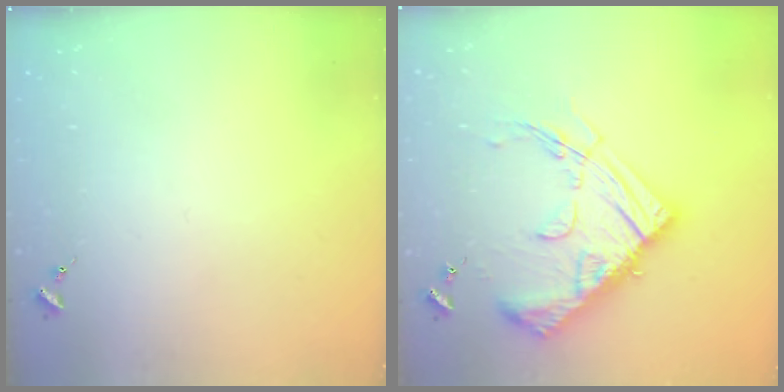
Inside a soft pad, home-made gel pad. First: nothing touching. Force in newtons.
{"total": 19.9, "press": 19.8, "slide": 2.0}